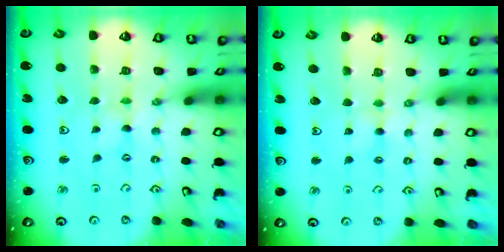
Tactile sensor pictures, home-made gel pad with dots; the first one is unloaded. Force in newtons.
{"total": 2.8, "press": 2.8, "slide": 0.3}